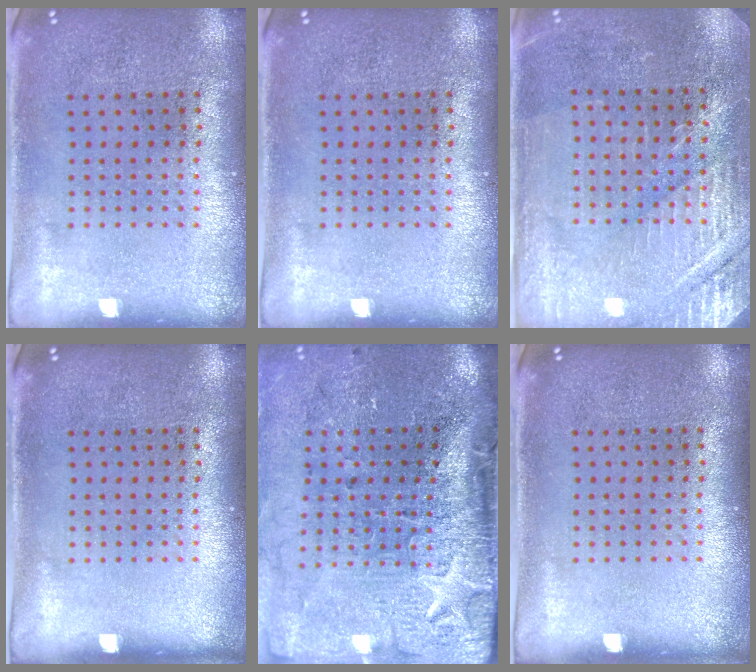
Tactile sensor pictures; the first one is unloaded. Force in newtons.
{"total": 0.0}
{"total": 3.1, "press": 3.0, "slide": 0.4}
{"total": 0.0}
{"total": 4.6, "press": 3.6, "slide": 2.8}
{"total": 0.0}